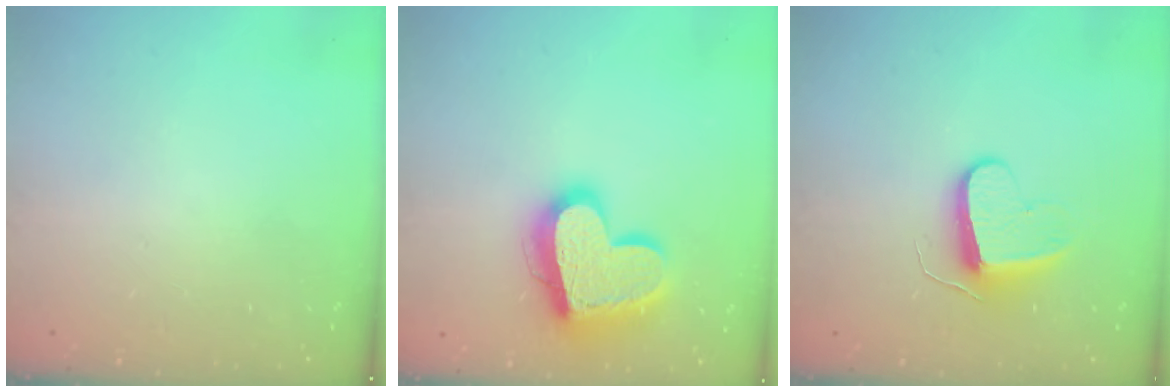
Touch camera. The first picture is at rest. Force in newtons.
{"total": 19.6, "press": 19.6, "slide": 1.5}
{"total": 9.1, "press": 9.1, "slide": 0.7}